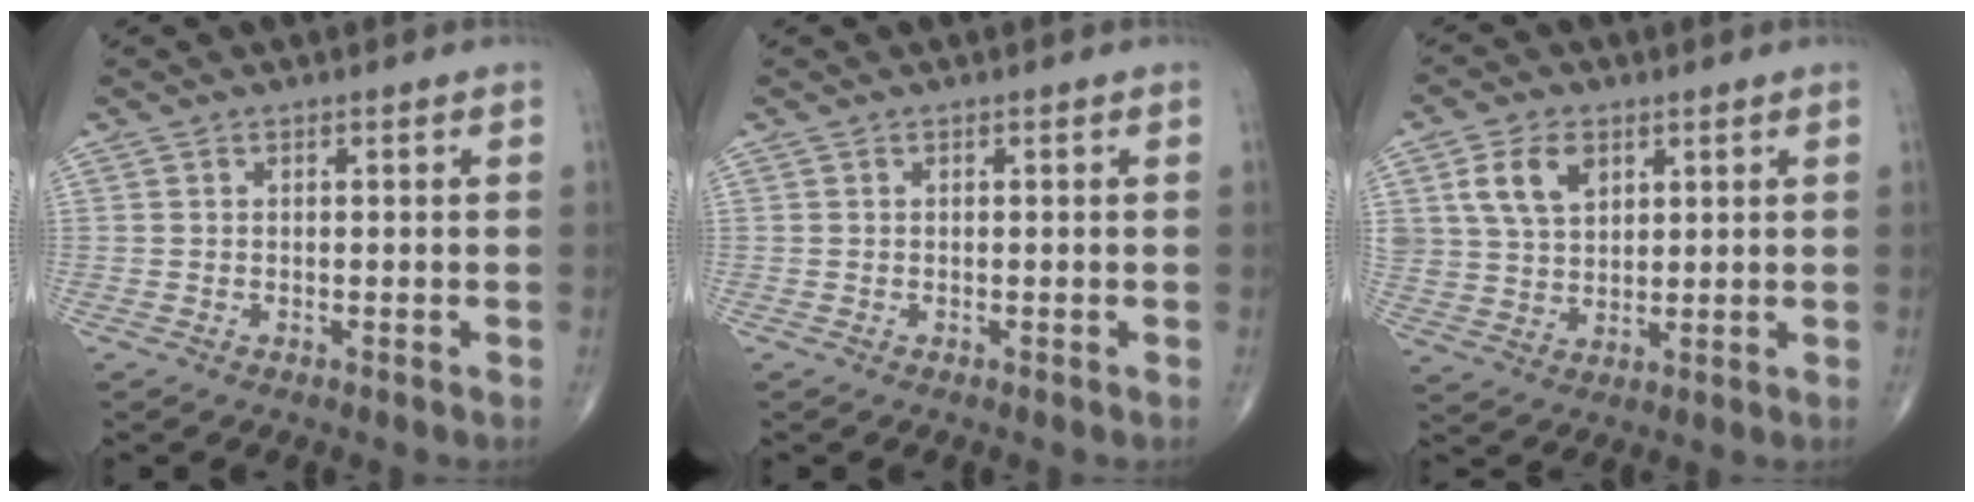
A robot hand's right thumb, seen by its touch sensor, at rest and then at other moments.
{"total": 0.0}
{"total": 8.8, "force": [3.7, 5.9, 5.4], "torque": [-0.089, -0.010, 0.075]}